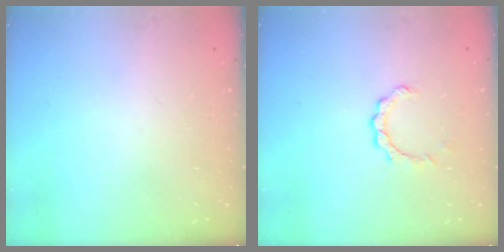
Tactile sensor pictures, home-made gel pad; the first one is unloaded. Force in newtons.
{"total": 3.7, "press": 3.7, "slide": 0.3}